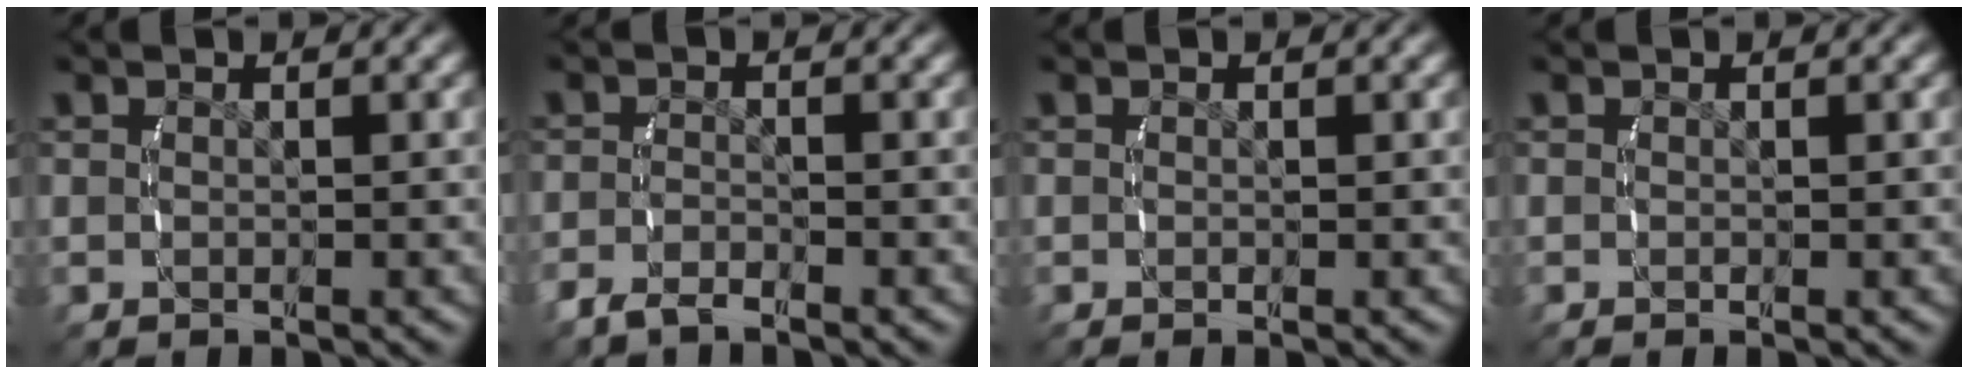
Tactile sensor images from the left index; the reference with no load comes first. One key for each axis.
{"total": 2.0, "fx": -1.9, "fy": 0.3, "fz": 0.5, "tx": -0.011, "ty": -0.002, "tz": -0.037}
{"total": 0.0}
{"total": 0.0}